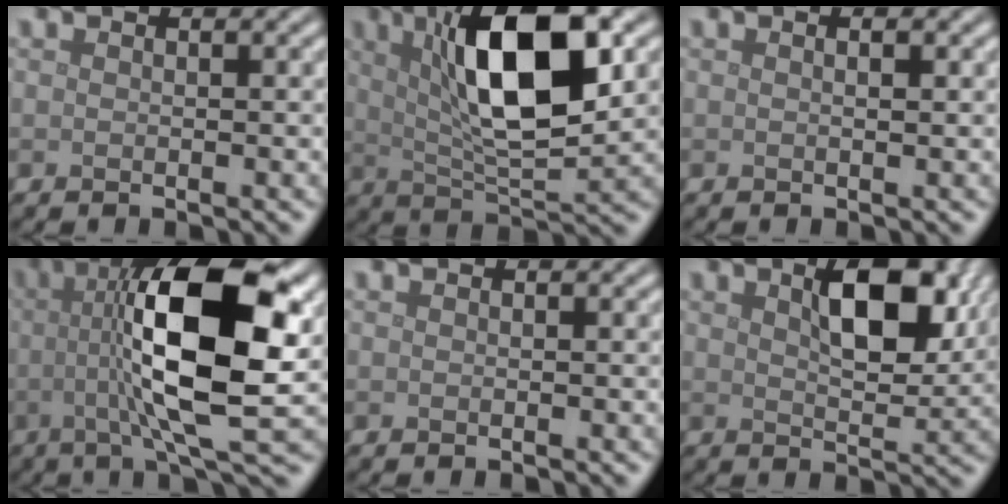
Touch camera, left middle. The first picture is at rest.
{"total": 11.2, "force": [3.0, 3.6, 10.1], "torque": [-0.168, 0.011, 0.051]}
{"total": 0.8, "force": [0.2, 0.1, 0.8], "torque": [-0.013, 0.003, 0.002]}
{"total": 13.2, "force": [1.1, 3.6, 12.6], "torque": [-0.205, 0.009, 0.017]}
{"total": 0.0}
{"total": 6.6, "force": [2.6, 2.8, 5.4], "torque": [-0.087, 0.002, 0.044]}